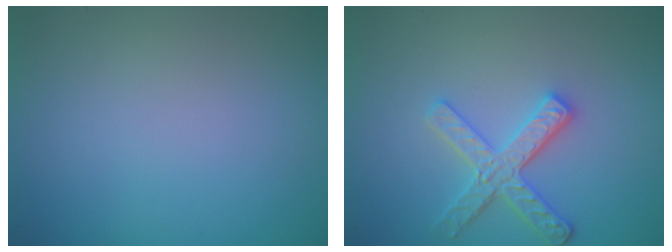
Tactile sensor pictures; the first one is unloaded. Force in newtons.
{"total": 3.4, "press": 3.1, "slide": 1.3}